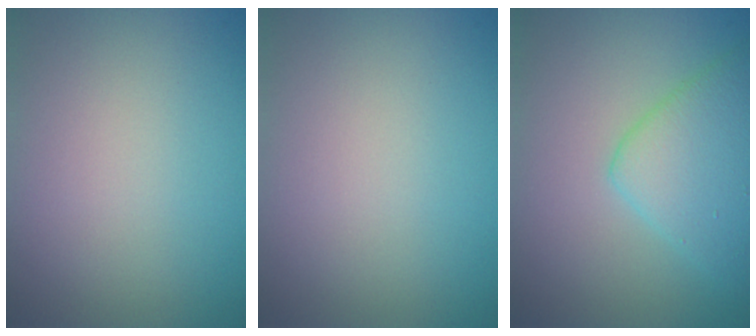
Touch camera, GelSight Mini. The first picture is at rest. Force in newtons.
{"total": 0.0}
{"total": 4.6, "press": 4.6, "slide": 0.2}